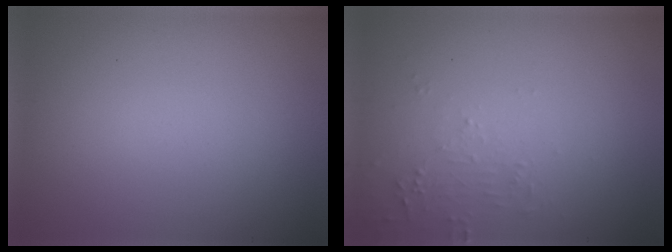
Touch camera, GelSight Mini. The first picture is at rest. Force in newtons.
{"total": 2.1, "press": 2.0, "slide": 0.5}